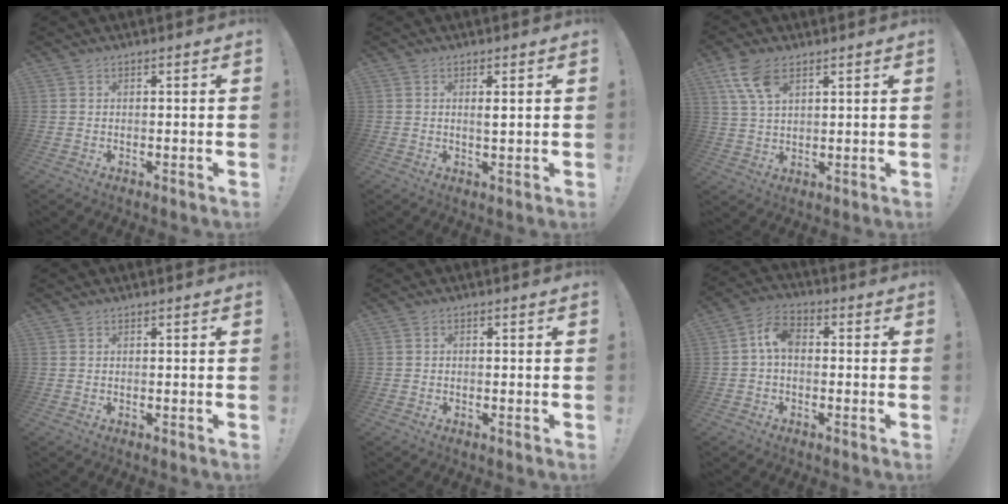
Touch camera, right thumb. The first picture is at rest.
{"total": 1.9, "force": [0.9, 0.1, 1.7], "torque": [-0.020, -0.009, 0.011]}
{"total": 8.9, "force": [4.8, 4.5, 5.9], "torque": [-0.114, -0.009, 0.095]}
{"total": 0.0}
{"total": 0.5, "force": [-0.3, 0.4, 0.2], "torque": [-0.002, 0.001, -0.006]}
{"total": 6.7, "force": [0.1, 4.3, 5.2], "torque": [-0.091, 0.020, 0.006]}